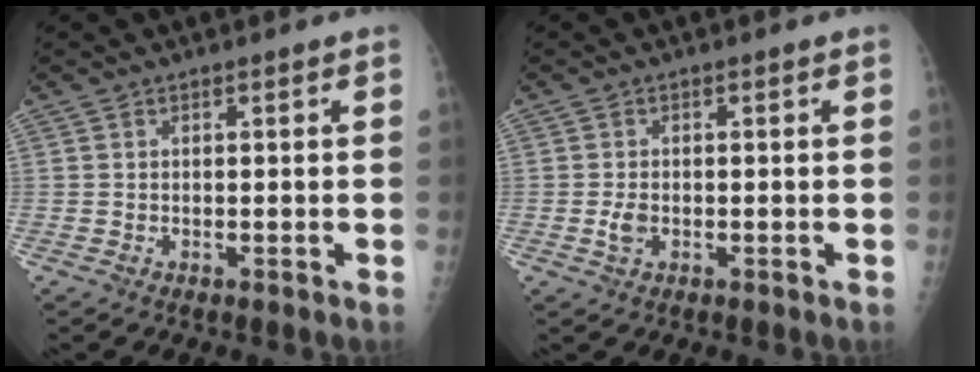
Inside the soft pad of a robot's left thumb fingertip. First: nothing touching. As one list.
[{"total": 2.2, "force": [-0.4, 1.5, 1.7], "torque": [-0.031, 0.000, -0.008]}]